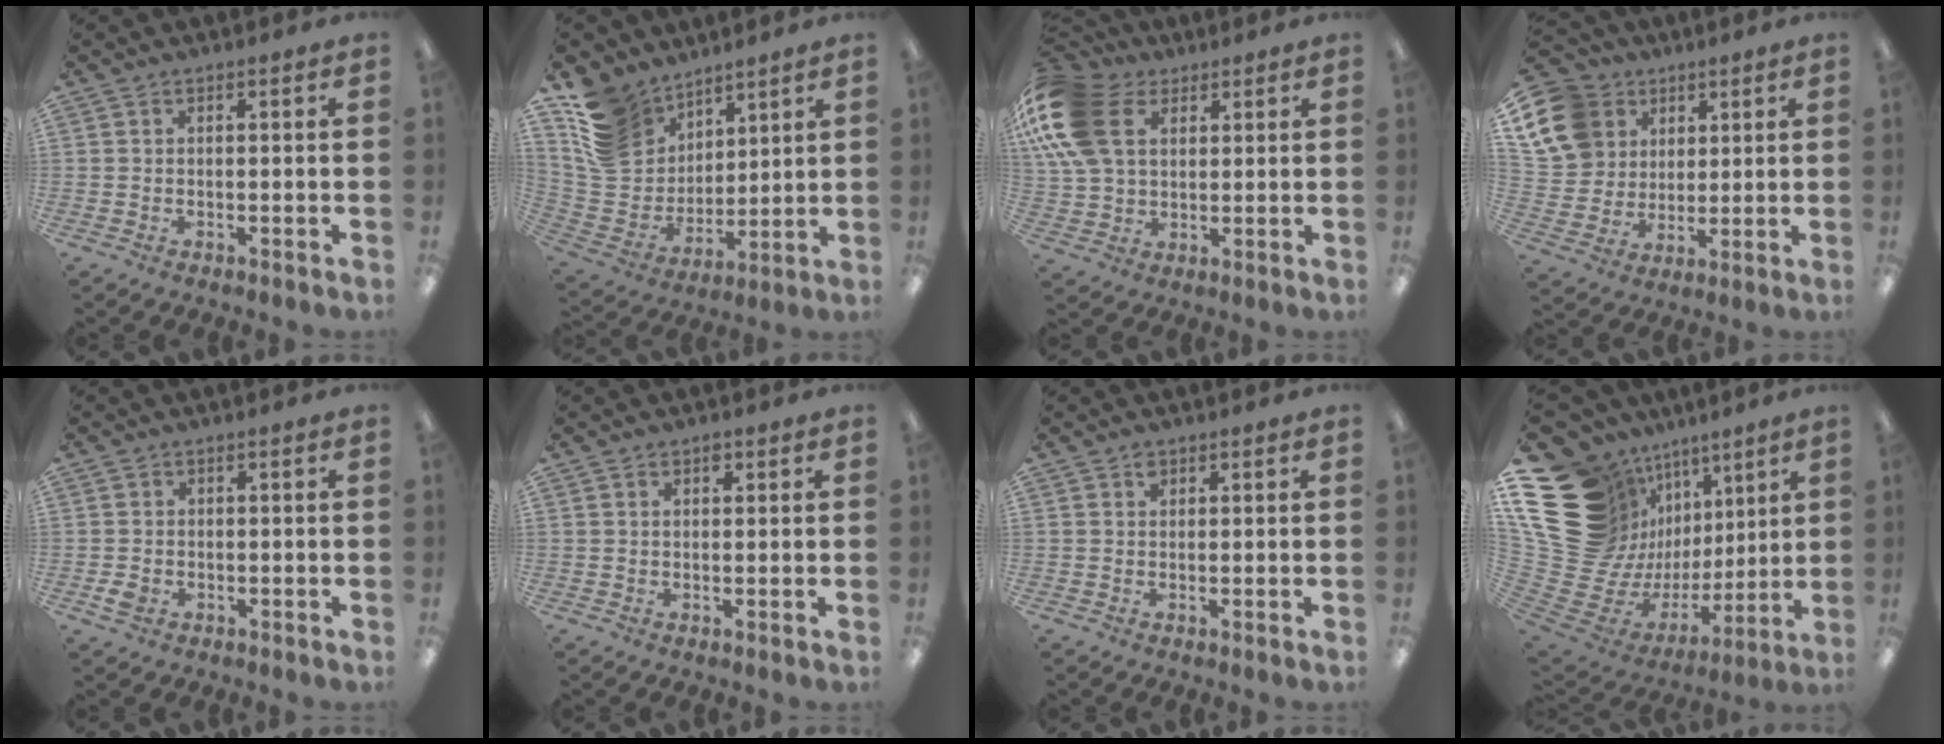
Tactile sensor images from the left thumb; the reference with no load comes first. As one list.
[{"total": 14.6, "force": [9.9, 9.9, 4.3], "torque": [-0.111, -0.059, 0.202]}, {"total": 18.9, "force": [6.4, 13.1, 12.0], "torque": [-0.275, -0.004, 0.118]}, {"total": 15.7, "force": [7.0, 12.8, 5.8], "torque": [-0.129, -0.018, 0.141]}, {"total": 2.6, "force": [-0.8, 2.1, 1.2], "torque": [-0.025, 0.001, -0.016]}, {"total": 1.7, "force": [0.8, 1.1, 0.9], "torque": [-0.004, -0.002, 0.011]}, {"total": 1.3, "force": [0.8, 0.9, 0.5], "torque": [-0.004, -0.003, 0.014]}, {"total": 22.5, "force": [9.1, 17.8, 10.4], "torque": [-0.193, -0.107, 0.230]}]